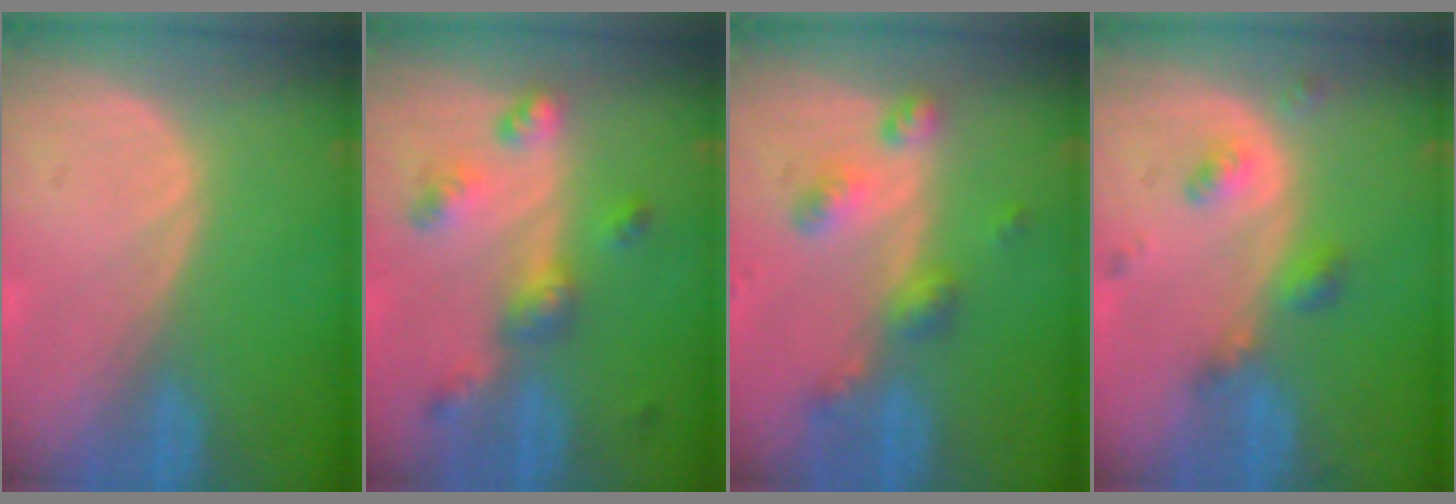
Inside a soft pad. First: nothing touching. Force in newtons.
{"total": 6.8, "press": 6.0, "slide": 3.3}
{"total": 6.0, "press": 5.3, "slide": 2.8}
{"total": 4.8, "press": 4.4, "slide": 2.1}